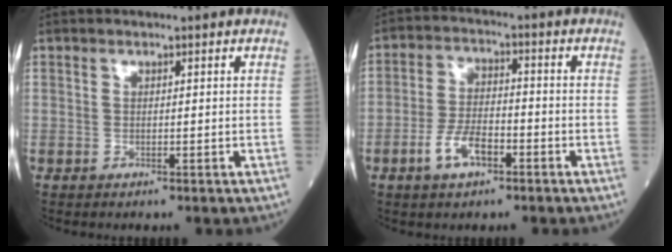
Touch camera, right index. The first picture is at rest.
{"total": 6.3, "force": [-3.2, 2.7, 4.8], "torque": [-0.100, 0.006, -0.060]}